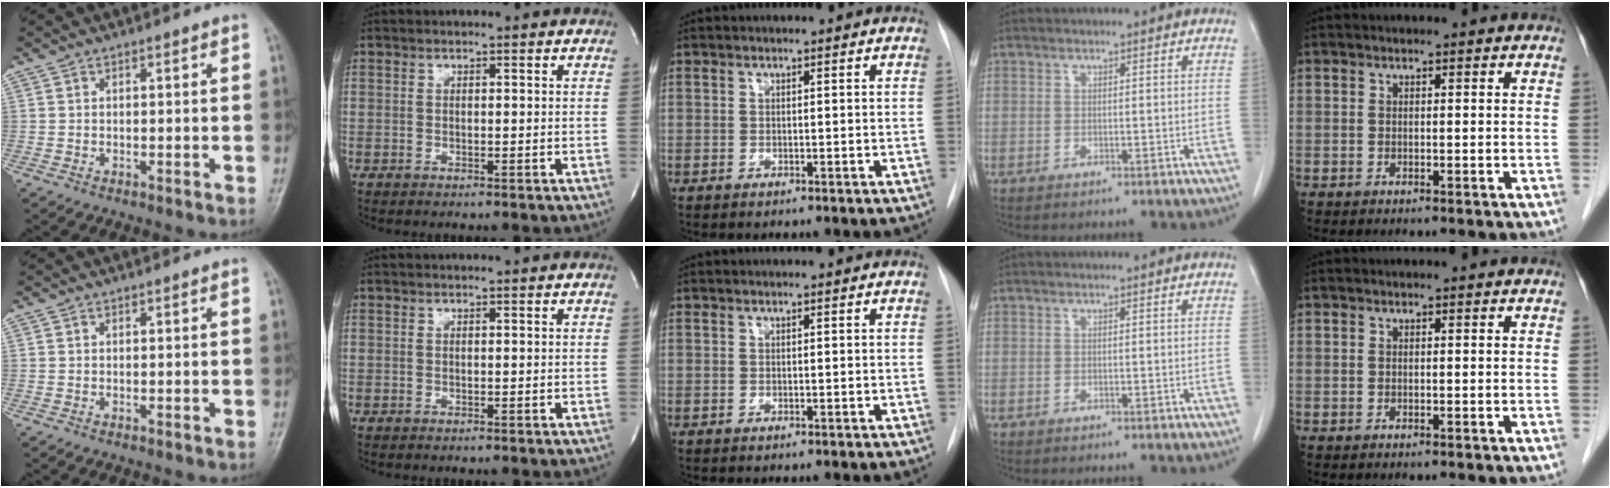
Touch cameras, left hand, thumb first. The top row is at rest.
{}